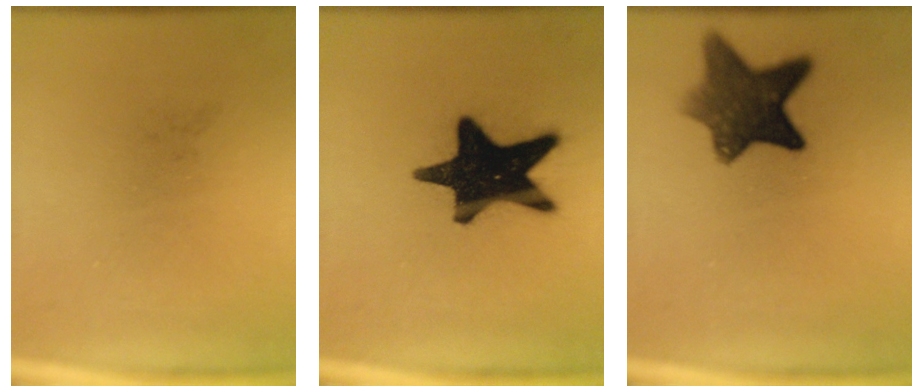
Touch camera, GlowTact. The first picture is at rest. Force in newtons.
{"total": 19.5}
{"total": 9.9}